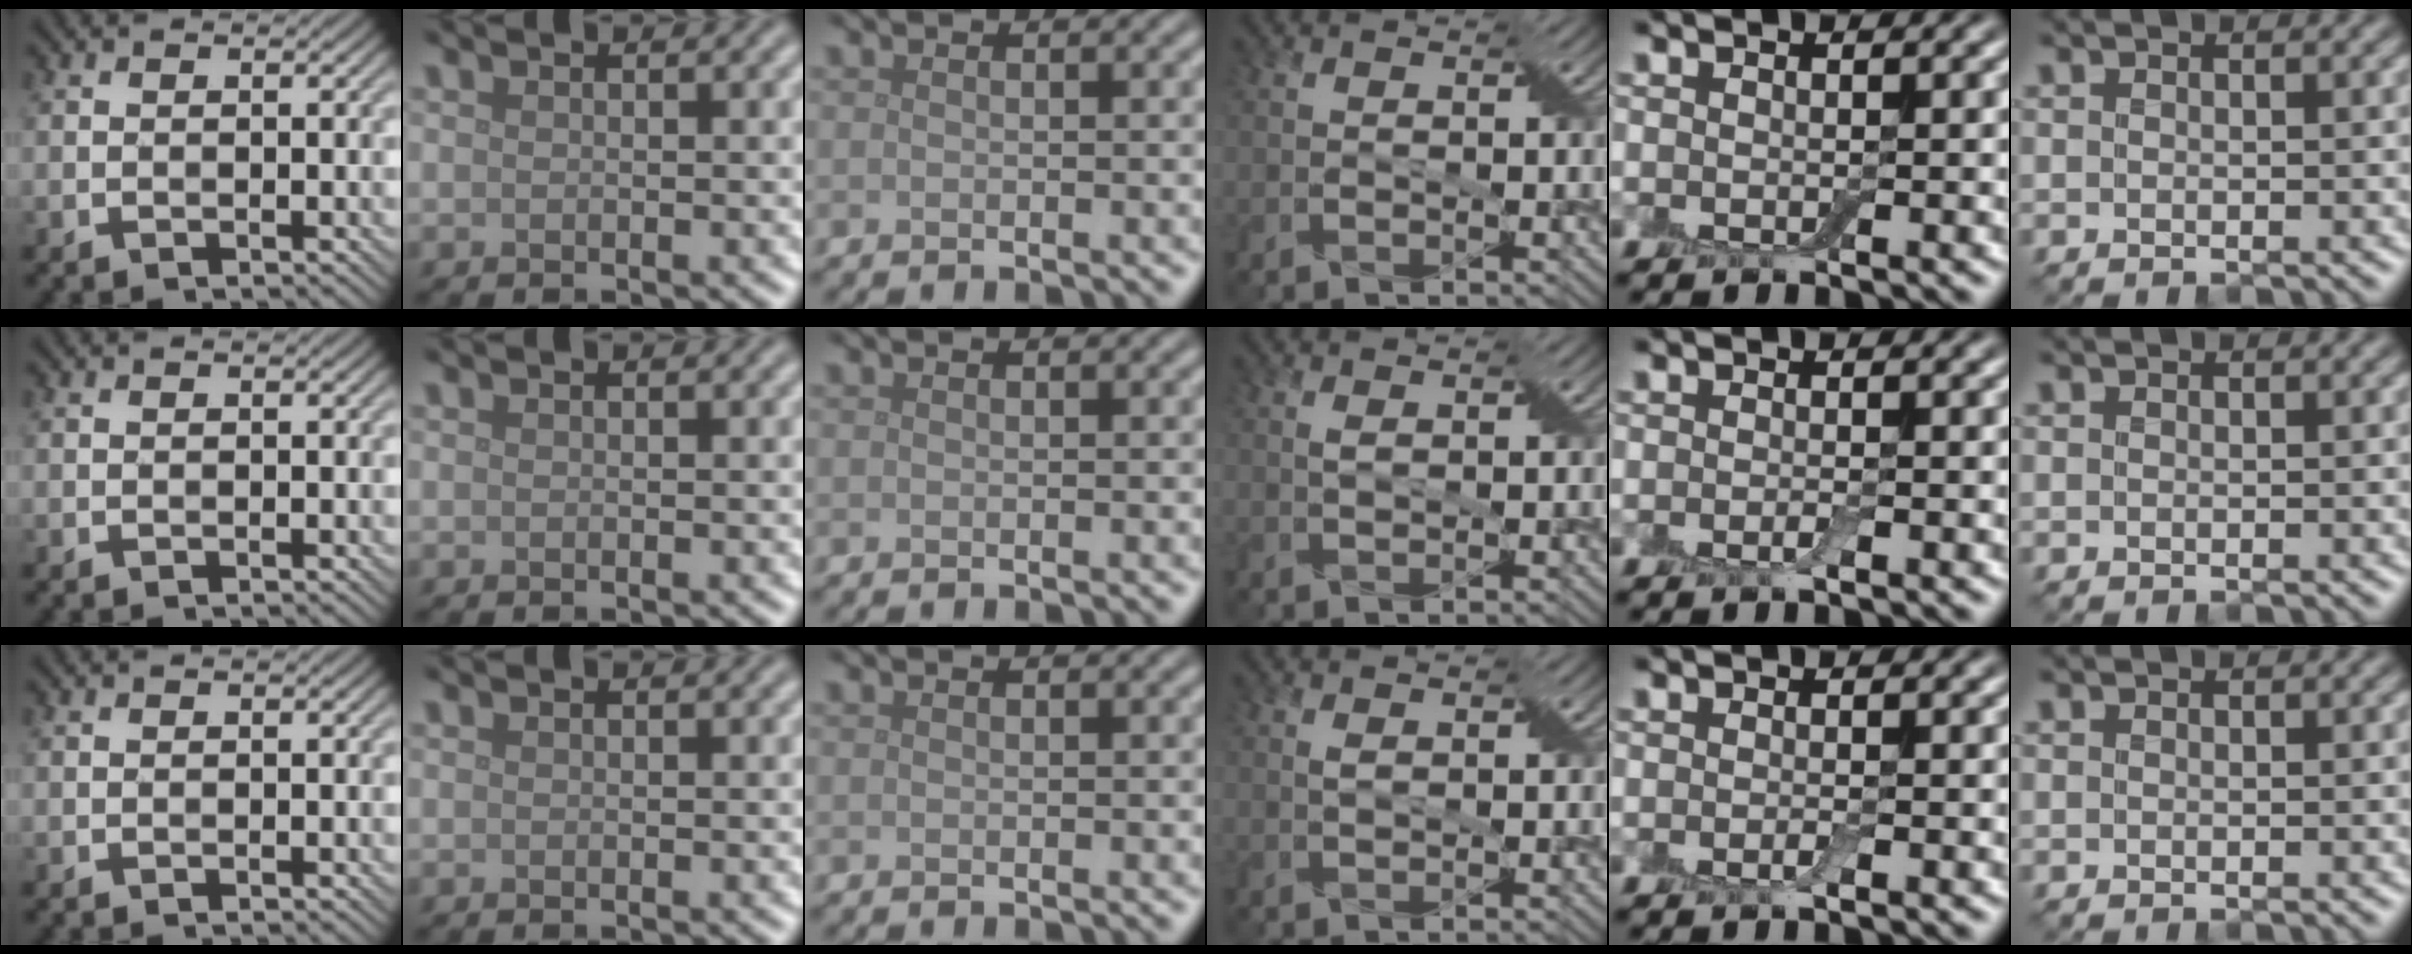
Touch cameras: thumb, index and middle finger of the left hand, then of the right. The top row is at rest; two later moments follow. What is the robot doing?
{"motion": "shake", "object": "box of matches"}